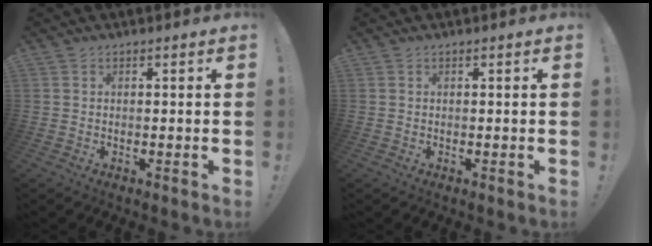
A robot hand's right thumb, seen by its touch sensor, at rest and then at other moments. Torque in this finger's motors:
{"motor_torque": [-0.05, 0.03, -0.11, 0.08, 0.02]}